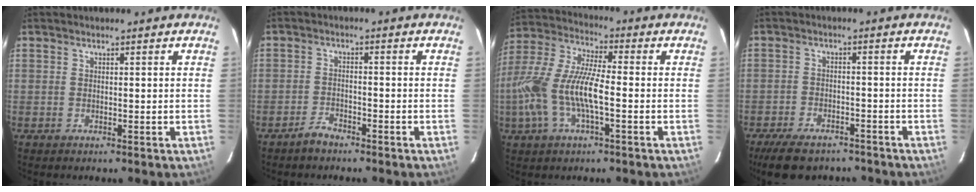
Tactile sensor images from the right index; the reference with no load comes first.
{"total": 3.0, "force": [-2.7, 1.1, 1.0], "torque": [-0.031, 0.005, -0.048]}
{"total": 15.3, "force": [-3.4, 4.4, 14.2], "torque": [-0.297, -0.003, -0.068]}
{"total": 11.7, "force": [-9.3, 5.0, 5.1], "torque": [-0.121, -0.010, -0.141]}